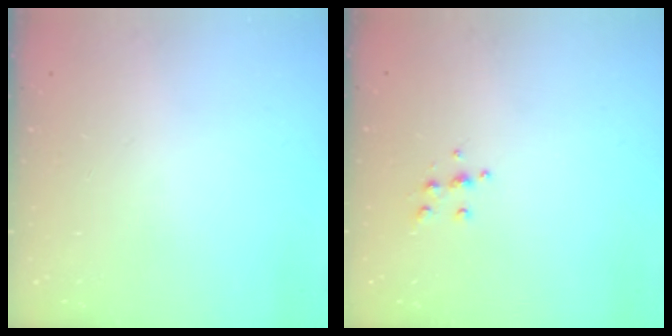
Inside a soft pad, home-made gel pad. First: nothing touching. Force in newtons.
{"total": 4.7, "press": 4.6, "slide": 0.5}